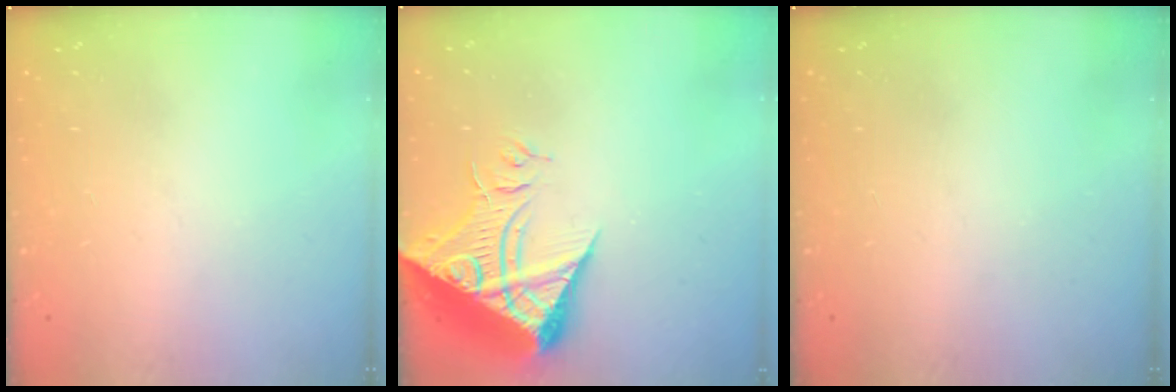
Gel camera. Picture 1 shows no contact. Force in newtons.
{"total": 19.4, "press": 19.3, "slide": 2.1}
{"total": 0.0}